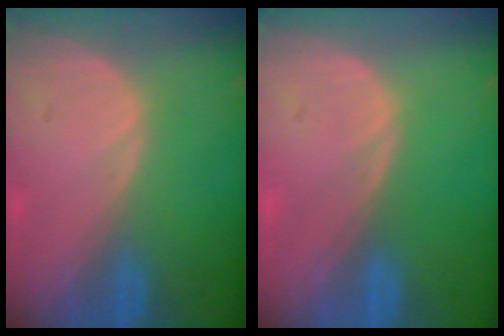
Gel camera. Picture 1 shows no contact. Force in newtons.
{"total": 0.0}